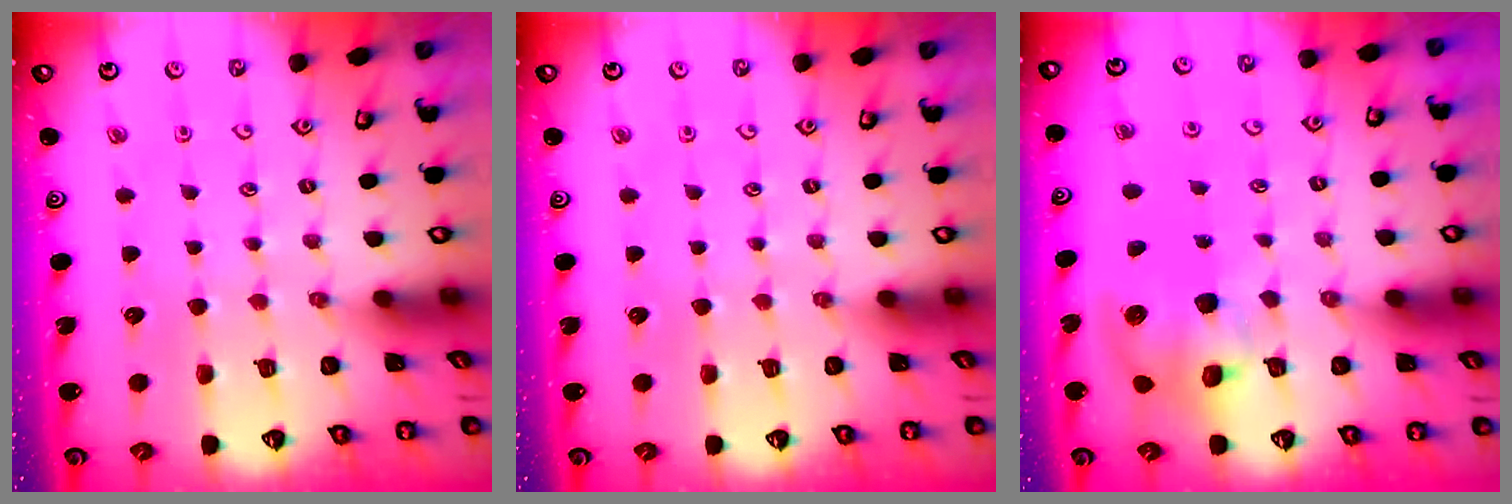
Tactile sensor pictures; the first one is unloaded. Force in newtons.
{"total": 0.0}
{"total": 11.4, "press": 11.3, "slide": 1.5}